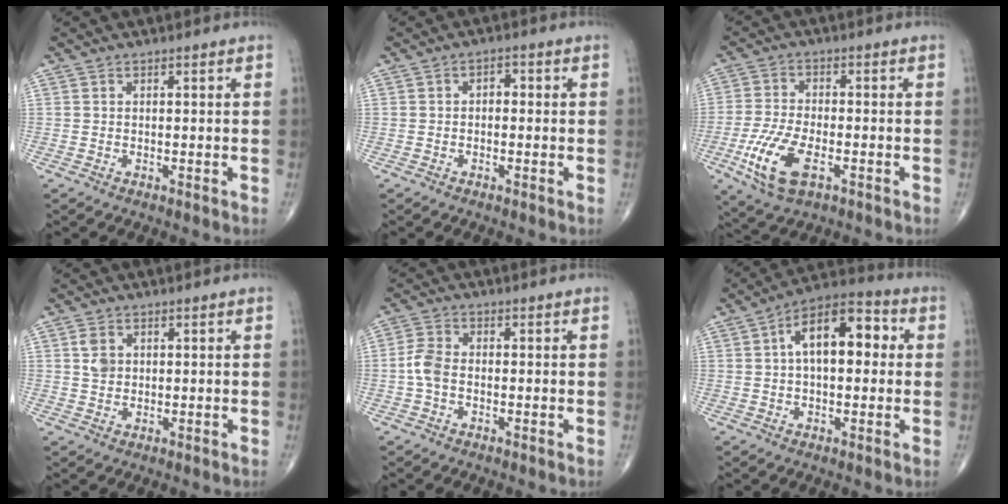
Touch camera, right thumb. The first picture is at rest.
{"total": 2.0, "force": [-0.1, 1.4, 1.4], "torque": [-0.007, 0.010, -0.009]}
{"total": 10.9, "force": [-4.1, 5.0, 8.8], "torque": [-0.188, 0.004, -0.073]}
{"total": 3.0, "force": [0.8, 2.3, 1.8], "torque": [-0.022, -0.002, 0.017]}
{"total": 4.1, "force": [-0.8, 2.6, 3.0], "torque": [-0.069, 0.011, -0.023]}
{"total": 13.4, "force": [2.2, 7.1, 11.2], "torque": [-0.158, 0.035, 0.023]}